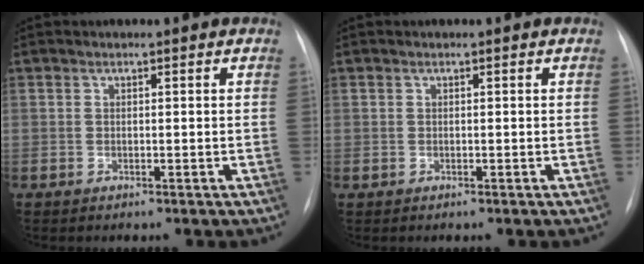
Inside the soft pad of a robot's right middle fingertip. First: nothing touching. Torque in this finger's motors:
{"motor_torque": [0.13, -0.16, -0.01, 0.01]}